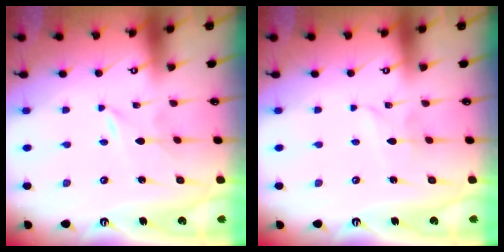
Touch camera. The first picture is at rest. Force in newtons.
{"total": 2.3, "press": 2.3, "slide": 0.1}